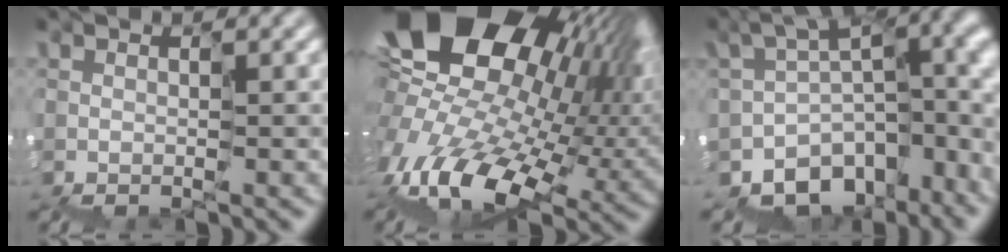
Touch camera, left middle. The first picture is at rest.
{"total": 15.9, "force": [3.2, 9.2, 12.6], "torque": [-0.223, -0.022, 0.078]}
{"total": 10.6, "force": [-5.8, 6.7, 5.7], "torque": [-0.083, -0.020, -0.073]}